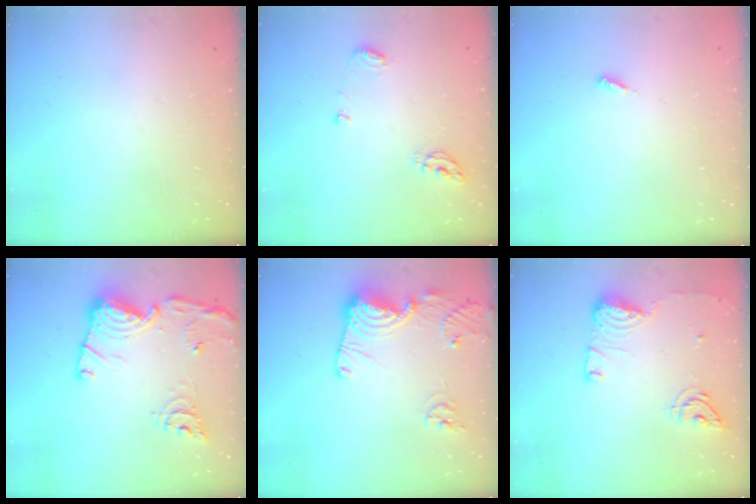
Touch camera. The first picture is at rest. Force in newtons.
{"total": 5.8, "press": 5.8, "slide": 0.6}
{"total": 2.1, "press": 2.1, "slide": 0.1}
{"total": 17.6, "press": 17.6, "slide": 1.7}
{"total": 13.5, "press": 13.4, "slide": 1.4}
{"total": 14.0, "press": 13.8, "slide": 2.7}